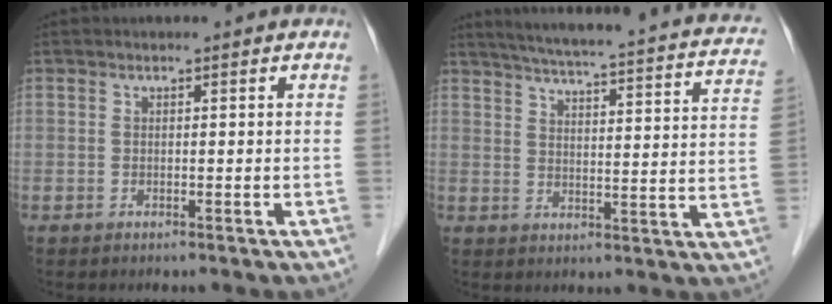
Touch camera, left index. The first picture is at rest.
{"total": 24.5, "force": [20.8, 2.9, 12.7], "torque": [-0.182, -0.013, 0.243]}